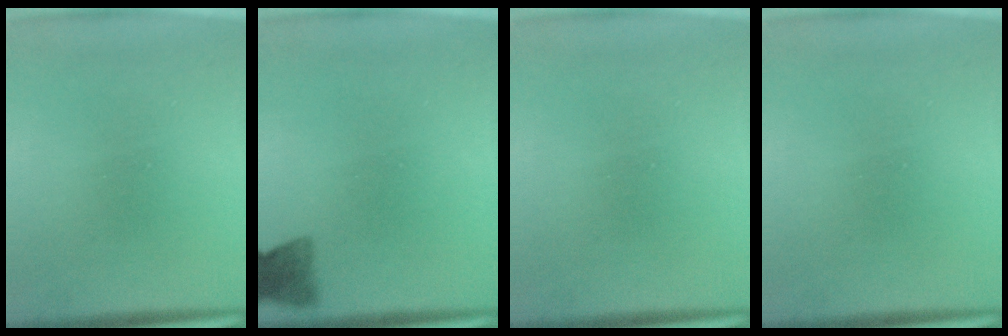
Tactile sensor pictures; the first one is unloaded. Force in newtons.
{"total": 3.0}
{"total": 0.0}
{"total": 0.0}